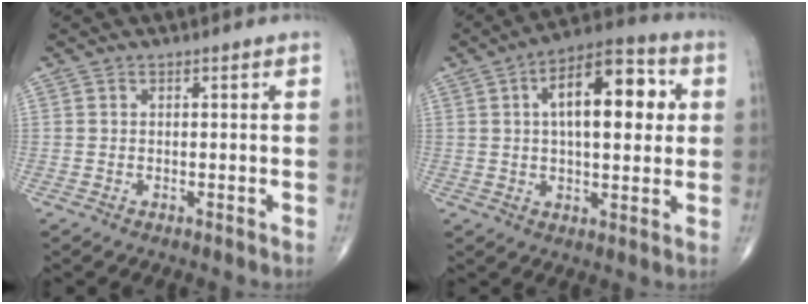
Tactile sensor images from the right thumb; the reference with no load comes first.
{"total": 16.1, "force": [3.4, 7.3, 13.9], "torque": [-0.187, 0.016, 0.045]}